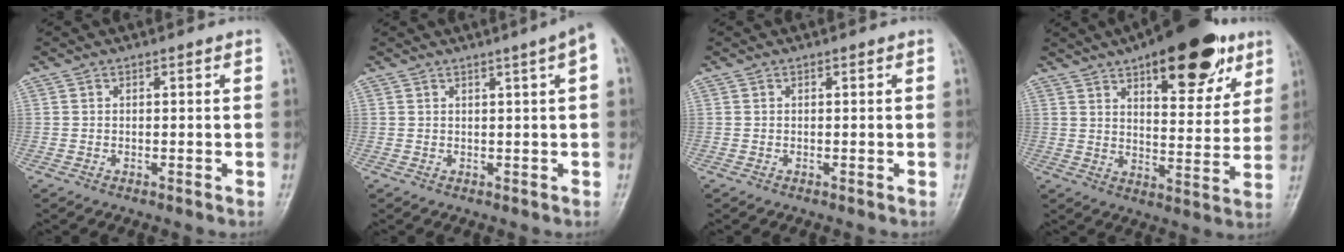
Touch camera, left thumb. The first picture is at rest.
{"total": 4.0, "force": [1.5, -0.2, 3.7], "torque": [-0.050, 0.004, 0.019]}
{"total": 0.0}
{"total": 20.3, "force": [11.7, 8.2, 14.4], "torque": [-0.164, -0.042, 0.173]}